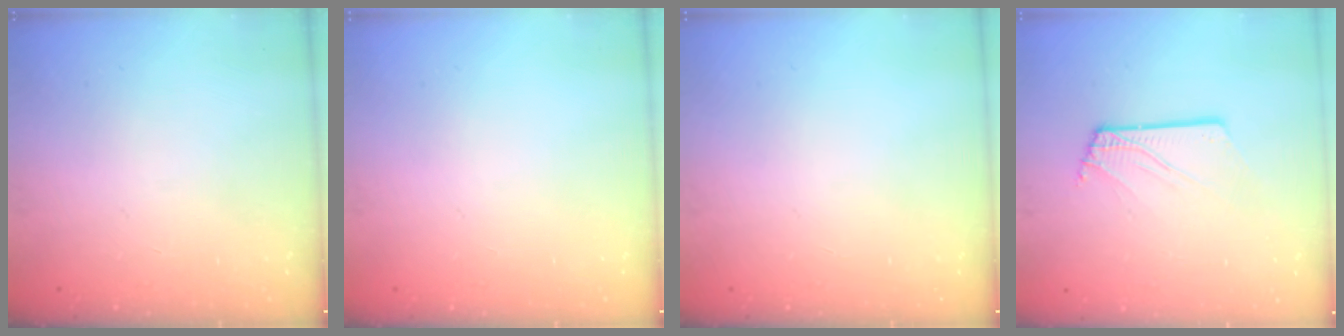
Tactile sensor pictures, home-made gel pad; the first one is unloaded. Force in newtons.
{"total": 0.0}
{"total": 0.0}
{"total": 2.6, "press": 2.6, "slide": 0.3}